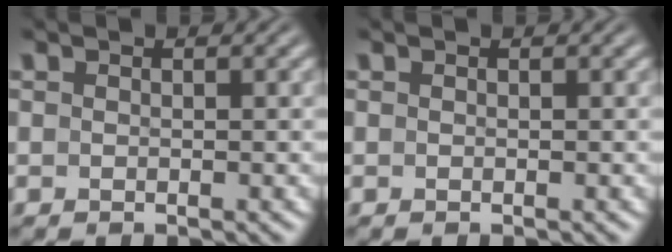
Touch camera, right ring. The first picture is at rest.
{"total": 0.0}